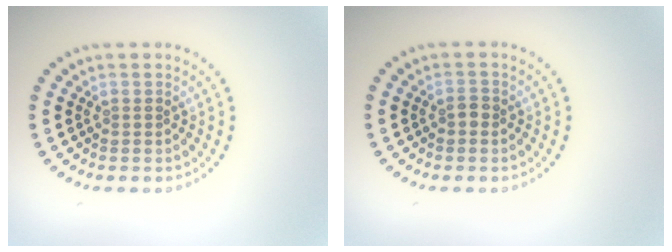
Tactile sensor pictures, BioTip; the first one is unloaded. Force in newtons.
{"total": 0.8, "press": 0.8, "slide": 0.1}